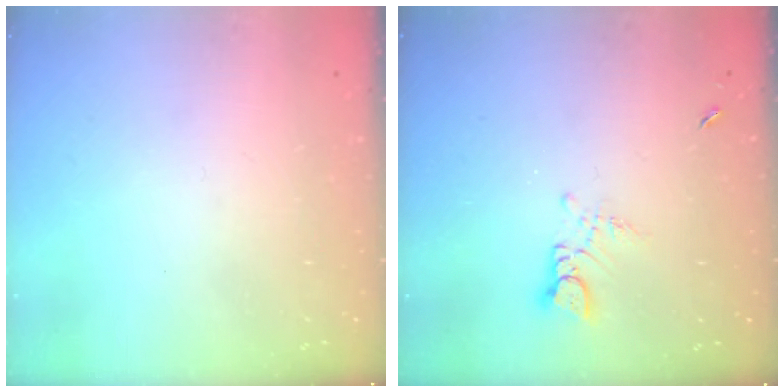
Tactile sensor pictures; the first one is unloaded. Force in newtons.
{"total": 2.7, "press": 2.7, "slide": 0.3}